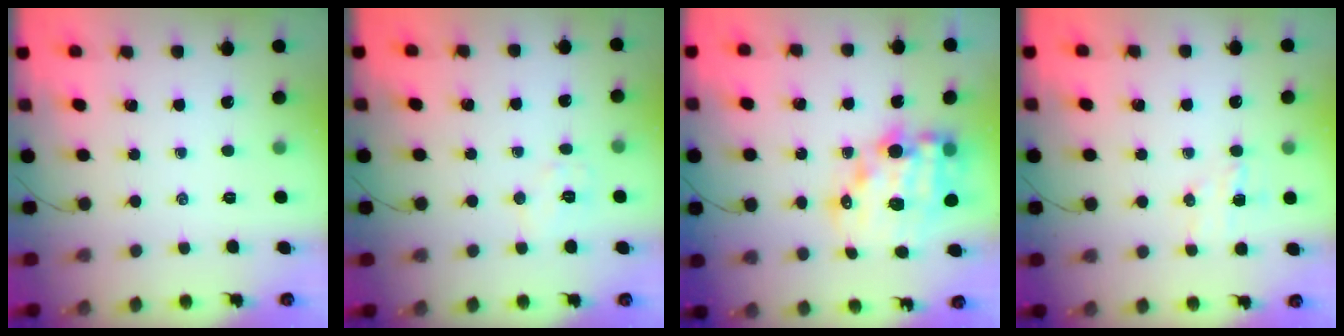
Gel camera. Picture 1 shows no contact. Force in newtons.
{"total": 5.9, "press": 5.8, "slide": 1.2}
{"total": 16.1, "press": 15.8, "slide": 3.4}
{"total": 5.8, "press": 5.7, "slide": 1.4}